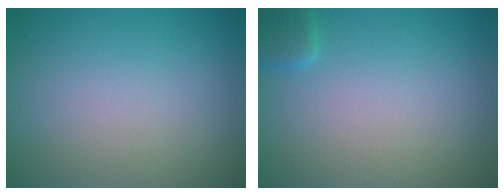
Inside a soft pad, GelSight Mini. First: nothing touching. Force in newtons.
{"total": 1.6, "press": 1.6, "slide": 0.1}